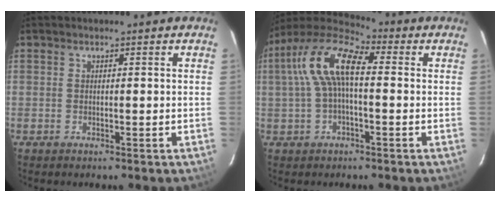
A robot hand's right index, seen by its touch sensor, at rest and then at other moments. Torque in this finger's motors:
{"motor_torque": [1.14, 0.58, 0.58, 0.21]}